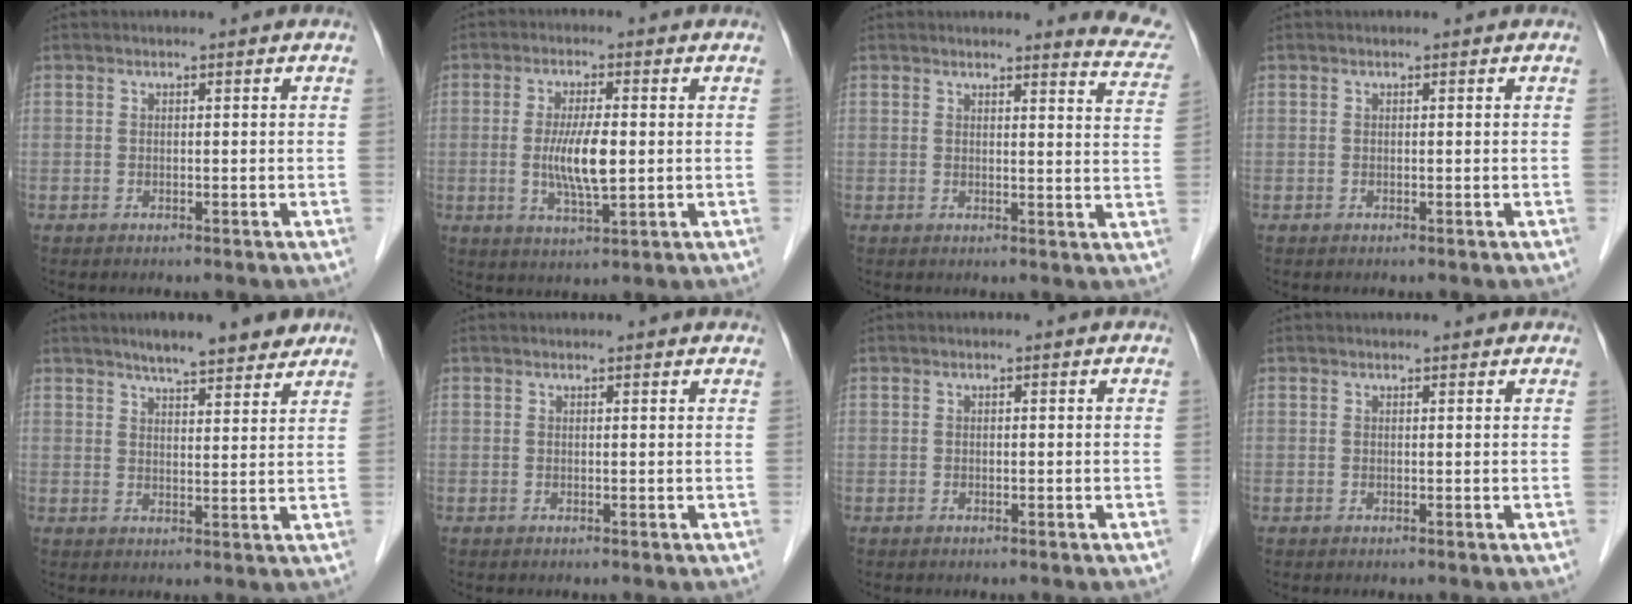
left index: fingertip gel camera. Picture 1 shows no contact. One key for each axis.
{"total": 6.8, "fx": -0.4, "fy": 1.2, "fz": 6.6, "tx": -0.133, "ty": -0.014, "tz": -0.007}
{"total": 6.2, "fx": 6.2, "fy": 0.5, "fz": 0.7, "tx": 0.005, "ty": -0.045, "tz": 0.041}
{"total": 0.0}
{"total": 8.9, "fx": 7.3, "fy": 1.7, "fz": 4.9, "tx": -0.065, "ty": 0.011, "tz": 0.100}
{"total": 2.0, "fx": 2.0, "fy": 0.3, "fz": 0.2, "tx": -0.011, "ty": 0.001, "tz": 0.014}
{"total": 0.0}
{"total": 2.6, "fx": 2.5, "fy": 0.7, "fz": 0.7, "tx": -0.011, "ty": 0.011, "tz": 0.022}